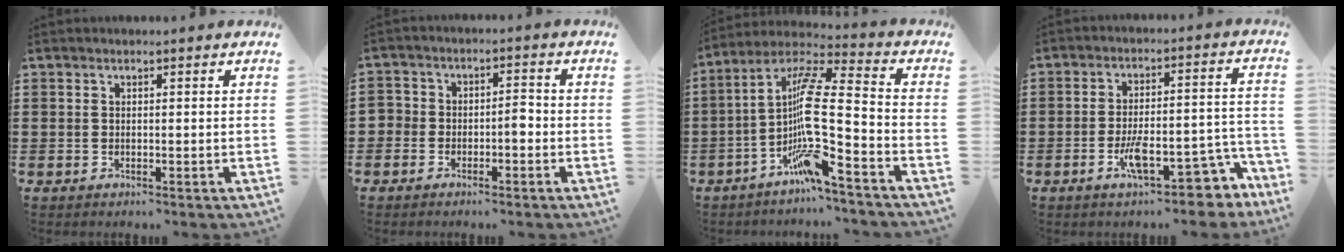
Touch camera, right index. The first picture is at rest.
{"total": 2.9, "force": [-1.7, 2.0, 1.3], "torque": [-0.033, 0.008, -0.038]}
{"total": 11.4, "force": [-5.5, 0.0, 9.9], "torque": [-0.225, -0.035, -0.125]}
{"total": 8.7, "force": [-4.6, 2.4, 7.0], "torque": [-0.117, -0.001, -0.081]}